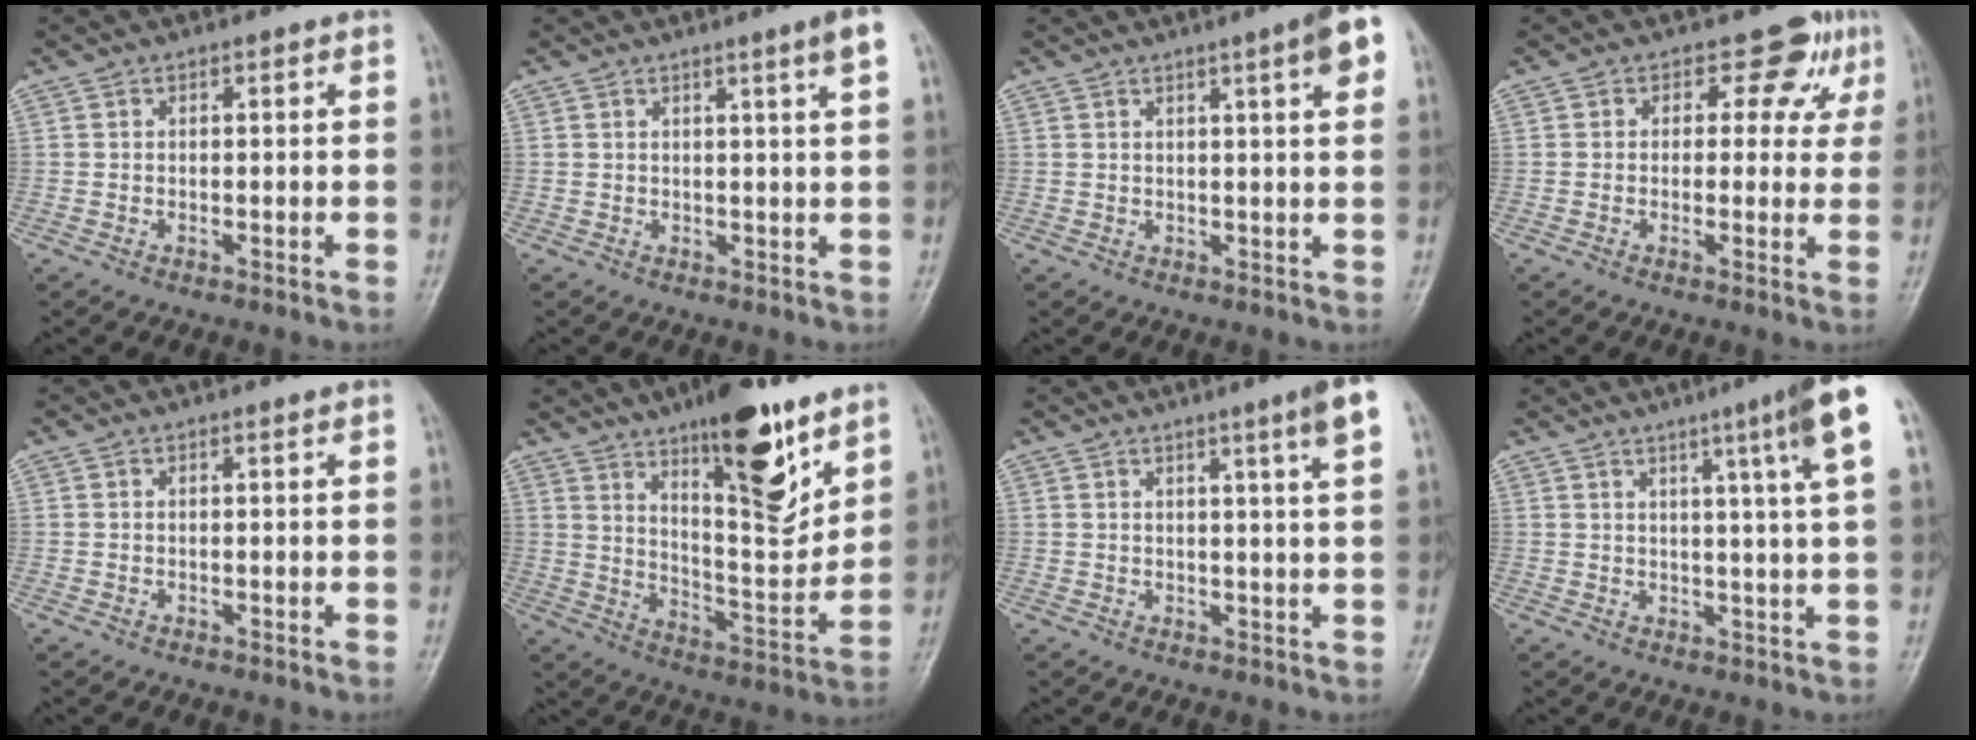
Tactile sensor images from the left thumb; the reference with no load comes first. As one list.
[{"total": 3.5, "force": [1.8, -0.7, 3.0], "torque": [-0.046, -0.012, 0.027]}, {"total": 6.4, "force": [2.9, 0.5, 5.6], "torque": [-0.072, -0.003, 0.035]}, {"total": 6.1, "force": [2.9, 4.5, 3.0], "torque": [0.010, -0.002, 0.025]}, {"total": 0.0}, {"total": 19.4, "force": [11.7, 6.1, 14.2], "torque": [-0.176, -0.075, 0.191]}, {"total": 5.9, "force": [3.0, -0.6, 5.0], "torque": [-0.072, -0.014, 0.041]}, {"total": 10.1, "force": [4.5, -0.6, 9.1], "torque": [-0.128, -0.009, 0.058]}]